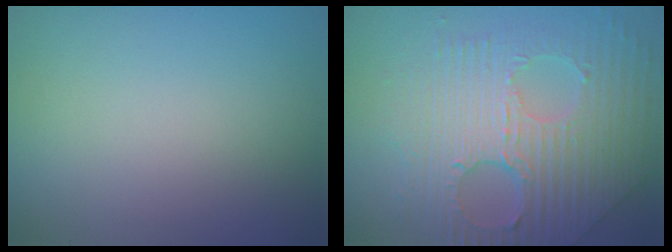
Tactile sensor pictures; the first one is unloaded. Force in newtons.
{"total": 9.7, "press": 6.7, "slide": 7.1}